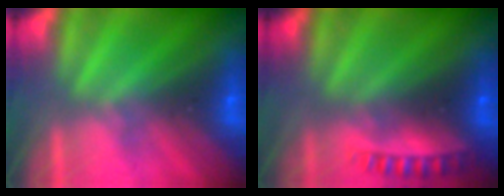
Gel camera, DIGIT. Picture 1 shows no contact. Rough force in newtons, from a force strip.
{"total": 2.6}